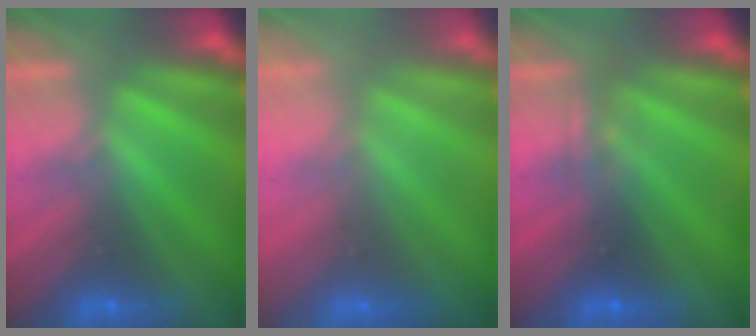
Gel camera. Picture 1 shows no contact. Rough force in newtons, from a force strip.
{"total": 2.8}
{"total": 2.3}